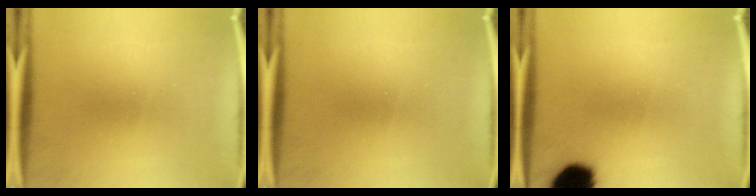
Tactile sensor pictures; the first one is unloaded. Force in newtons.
{"total": 0.0}
{"total": 12.3}